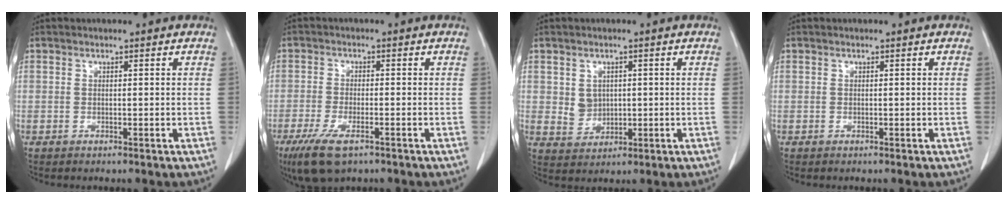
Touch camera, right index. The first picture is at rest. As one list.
[{"total": 7.5, "force": [-4.6, 2.2, 5.5], "torque": [-0.108, -0.018, -0.076]}, {"total": 3.5, "force": [0.6, 3.1, 1.5], "torque": [-0.024, 0.003, 0.016]}, {"total": 0.0}]